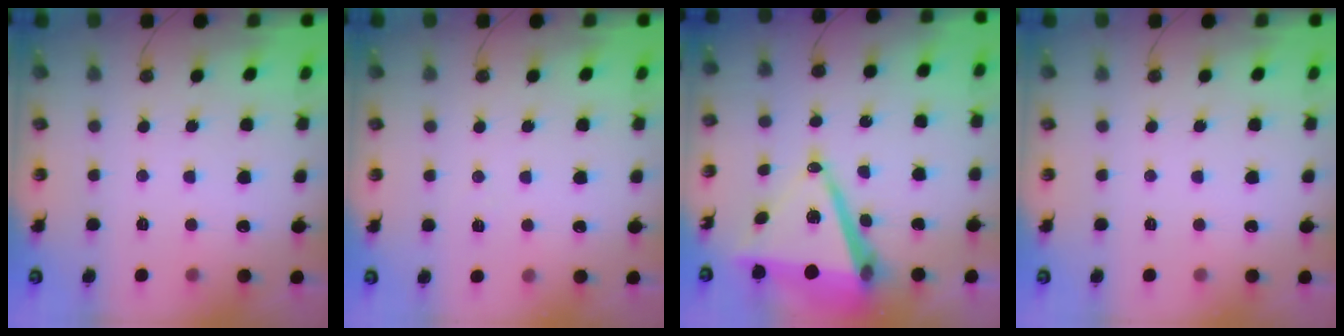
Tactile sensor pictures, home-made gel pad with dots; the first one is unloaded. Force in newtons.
{"total": 4.2, "press": 2.5, "slide": 3.4}
{"total": 15.5, "press": 15.0, "slide": 4.0}
{"total": 0.0}